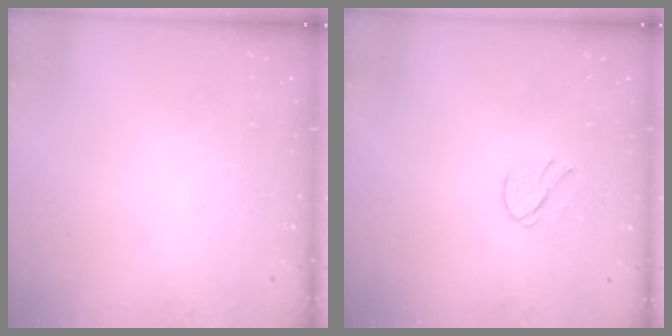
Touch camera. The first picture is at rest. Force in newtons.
{"total": 7.8, "press": 7.7, "slide": 0.7}